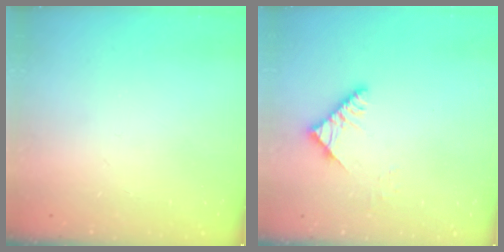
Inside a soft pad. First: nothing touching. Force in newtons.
{"total": 4.7, "press": 4.7, "slide": 0.9}